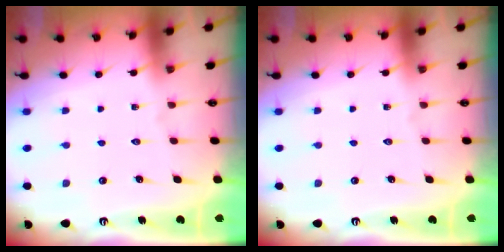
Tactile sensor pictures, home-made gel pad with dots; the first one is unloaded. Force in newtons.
{"total": 0.0}